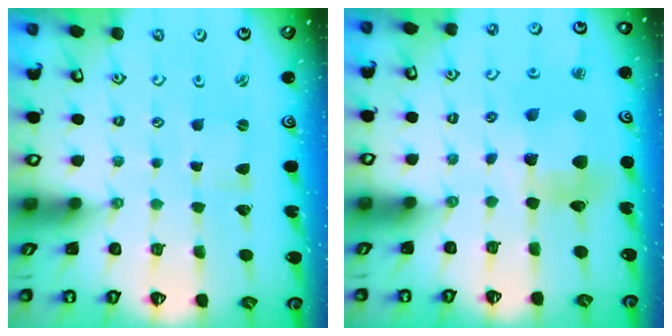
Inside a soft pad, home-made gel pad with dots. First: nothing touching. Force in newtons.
{"total": 10.9, "press": 10.8, "slide": 1.5}